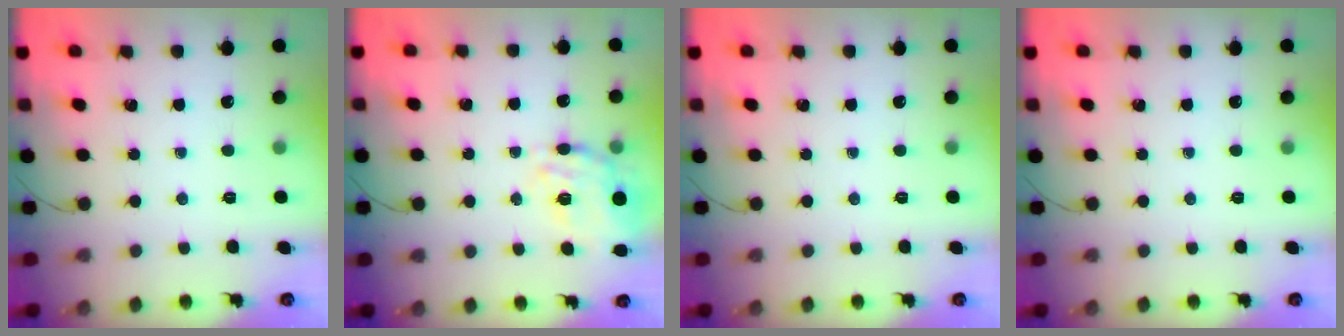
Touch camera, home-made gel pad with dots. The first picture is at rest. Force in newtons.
{"total": 15.7, "press": 15.5, "slide": 2.5}
{"total": 0.0}
{"total": 0.0}